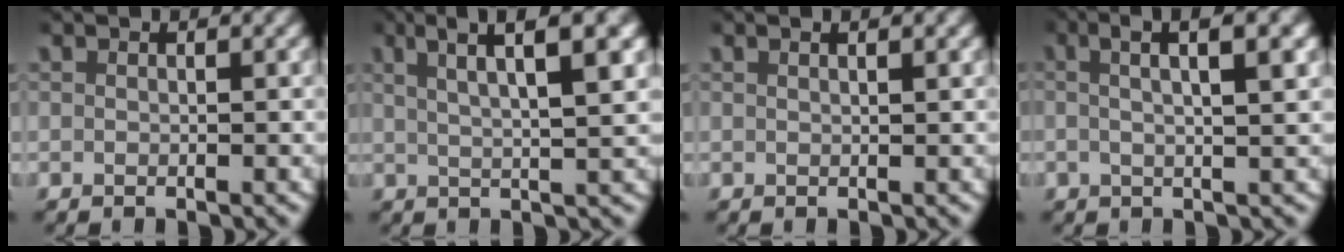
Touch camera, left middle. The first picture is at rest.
{"total": 6.6, "force": [3.9, 0.9, 5.2], "torque": [-0.076, 0.021, 0.055]}
{"total": 0.7, "force": [0.5, -0.1, 0.6], "torque": [-0.008, 0.003, 0.007]}
{"total": 5.2, "force": [2.6, 1.0, 4.4], "torque": [-0.068, 0.023, 0.033]}